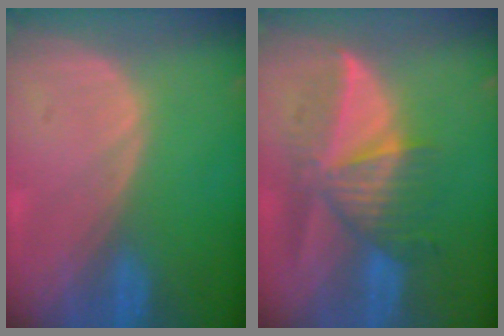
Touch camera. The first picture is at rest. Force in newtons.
{"total": 8.2, "press": 7.8, "slide": 2.5}